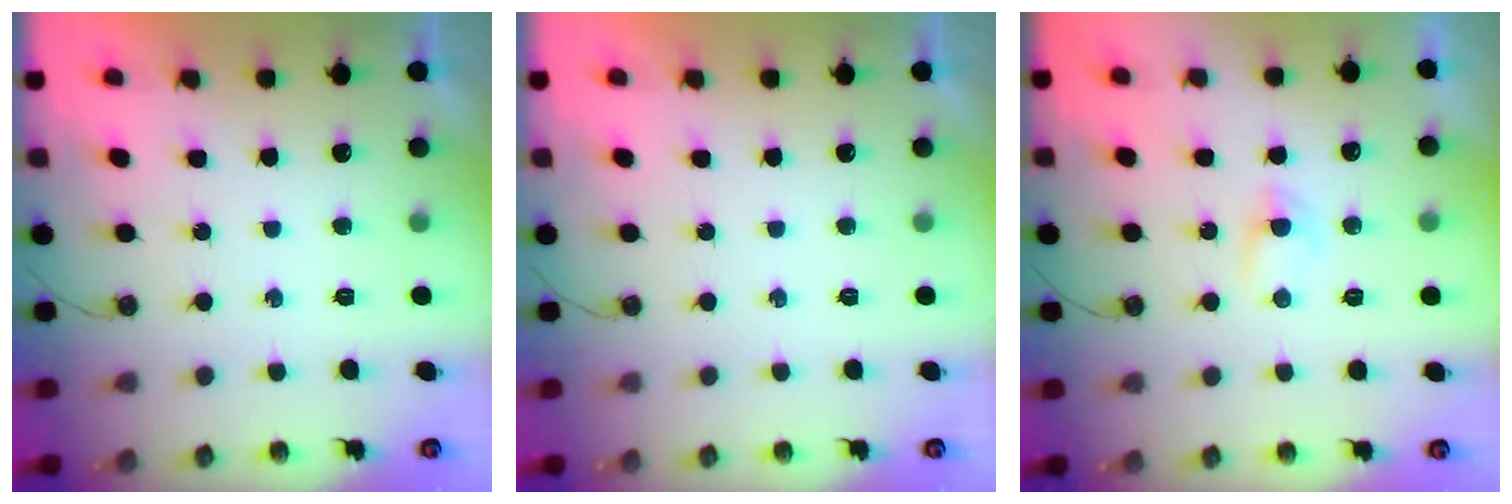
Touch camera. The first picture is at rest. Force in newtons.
{"total": 0.0}
{"total": 2.5, "press": 2.5, "slide": 0.4}